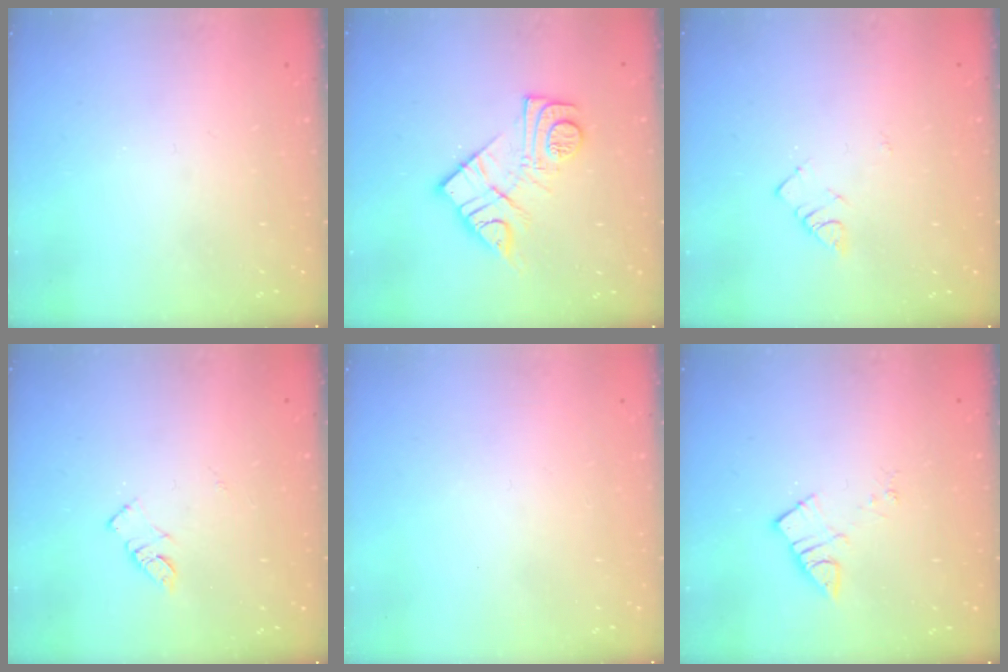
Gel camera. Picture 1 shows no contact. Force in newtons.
{"total": 14.0, "press": 14.0, "slide": 0.9}
{"total": 2.8, "press": 2.7, "slide": 0.4}
{"total": 5.6, "press": 5.6, "slide": 0.8}
{"total": 1.6, "press": 1.6, "slide": 0.1}
{"total": 5.0, "press": 5.0, "slide": 0.4}